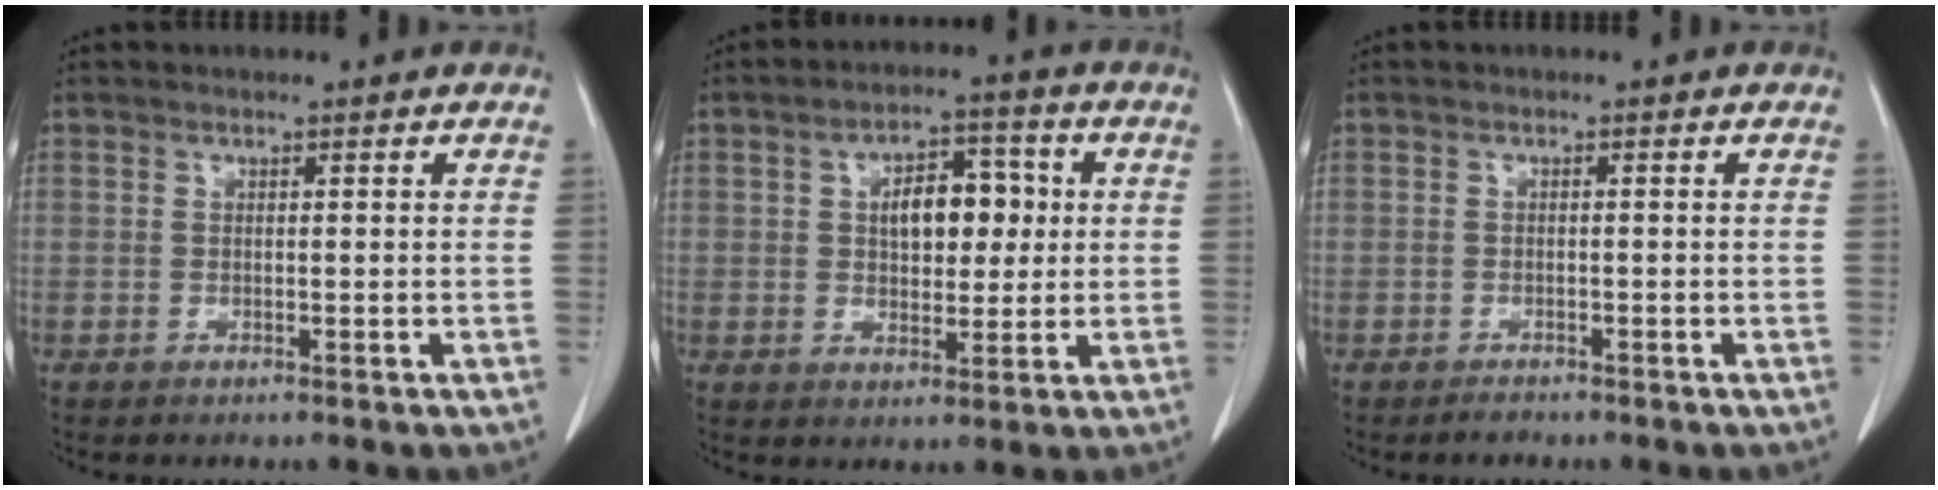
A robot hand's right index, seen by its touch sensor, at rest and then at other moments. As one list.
[{"total": 8.1, "force": [1.3, 4.3, 6.7], "torque": [-0.107, 0.018, 0.023]}, {"total": 1.3, "force": [-1.1, 0.5, 0.3], "torque": [-0.007, 0.000, -0.016]}]